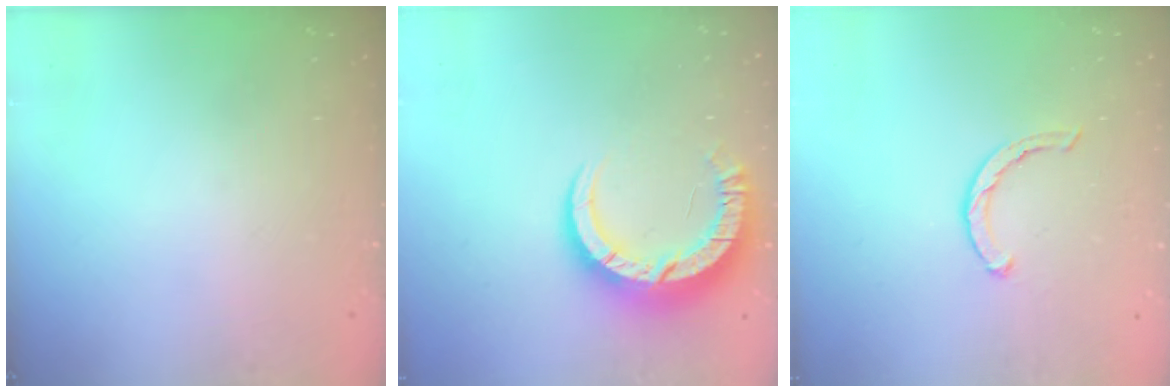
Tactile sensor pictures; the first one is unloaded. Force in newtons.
{"total": 10.0, "press": 10.0, "slide": 1.1}
{"total": 2.1, "press": 2.1, "slide": 0.3}